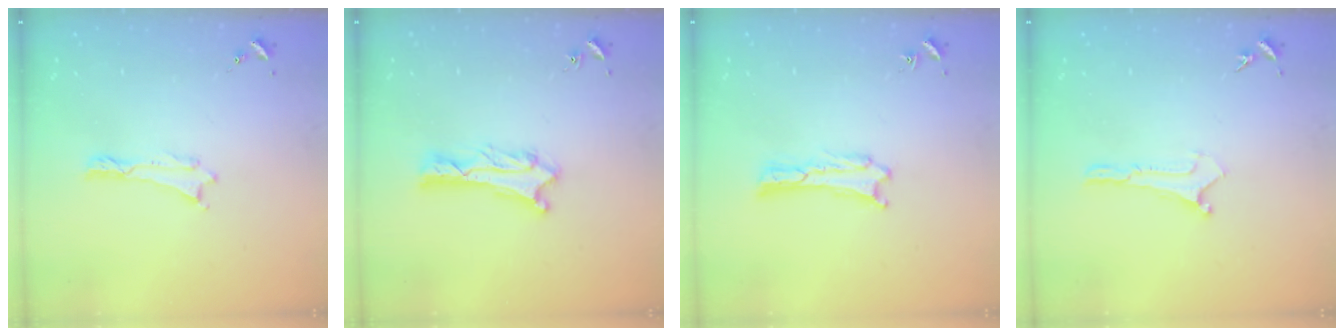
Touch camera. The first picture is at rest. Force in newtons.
{"total": 1.2, "press": 1.1, "slide": 0.1}
{"total": 0.8, "press": 0.8, "slide": 0.0}
{"total": 0.0}